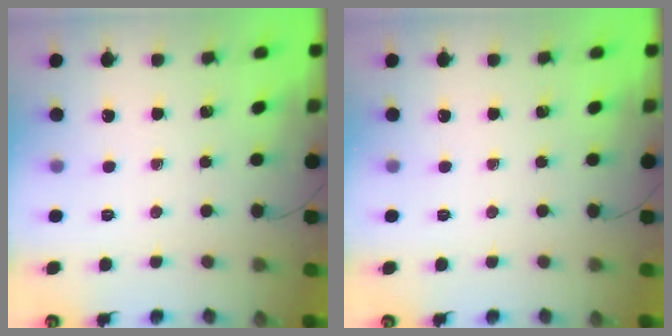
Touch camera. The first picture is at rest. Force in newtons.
{"total": 0.0}